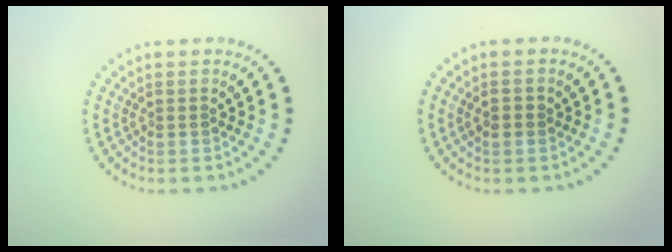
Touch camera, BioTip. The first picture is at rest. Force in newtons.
{"total": 0.8, "press": 0.8, "slide": 0.2}